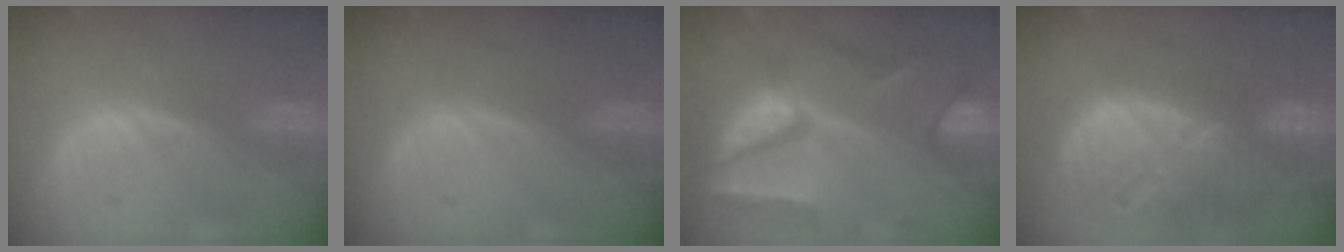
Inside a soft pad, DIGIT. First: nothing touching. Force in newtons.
{"total": 0.0}
{"total": 10.4, "press": 8.8, "slide": 5.5}
{"total": 13.3, "press": 11.5, "slide": 6.7}